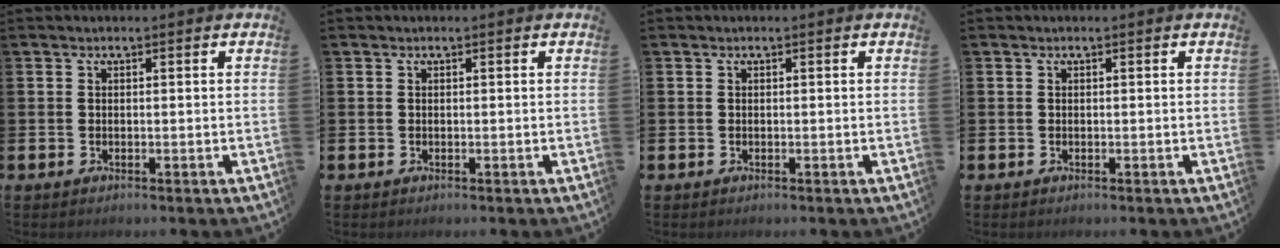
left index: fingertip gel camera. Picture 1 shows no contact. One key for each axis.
{"total": 0.0}
{"total": 0.0}
{"total": 0.0}